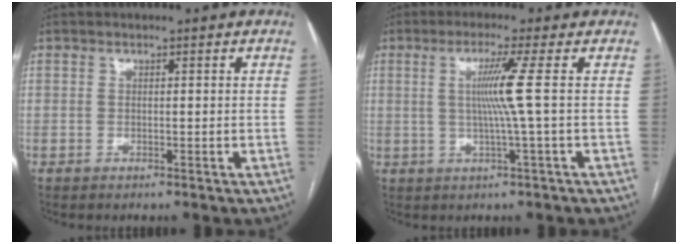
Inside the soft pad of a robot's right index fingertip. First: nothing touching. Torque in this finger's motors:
{"motor_torque": [0.84, 0.08, 0.20, 0.13]}